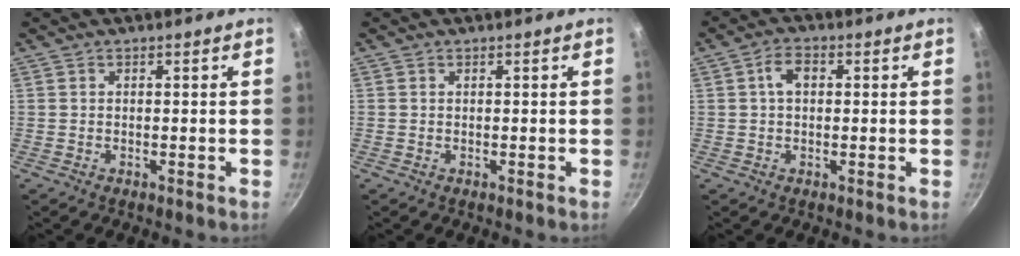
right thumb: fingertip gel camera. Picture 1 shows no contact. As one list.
[{"total": 0.0}, {"total": 4.0, "force": [0.8, 2.6, 2.9], "torque": [-0.042, 0.010, 0.008]}]